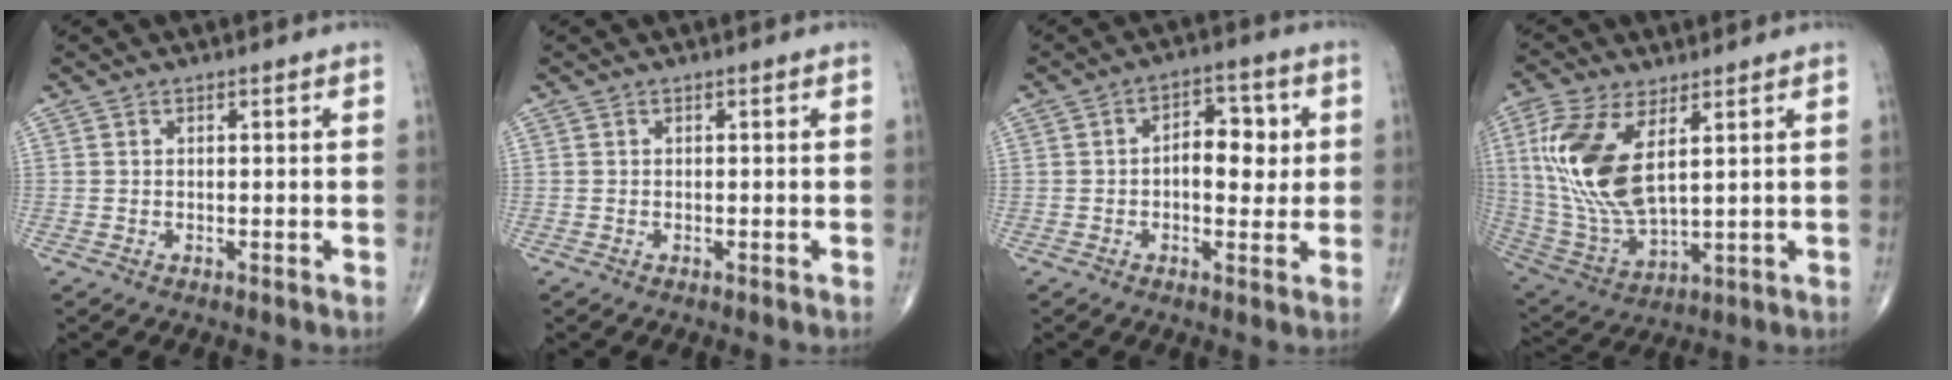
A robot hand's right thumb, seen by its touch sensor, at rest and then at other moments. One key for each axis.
{"total": 0.0}
{"total": 8.0, "fx": 0.6, "fy": 4.8, "fz": 6.4, "tx": -0.060, "ty": 0.011, "tz": 0.004}
{"total": 16.4, "fx": 4.8, "fy": 7.5, "fz": 13.8, "tx": -0.300, "ty": -0.020, "tz": 0.106}